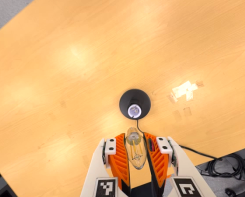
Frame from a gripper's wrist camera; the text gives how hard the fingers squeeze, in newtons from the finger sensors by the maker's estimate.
{"total": 21.4, "left": 23.2, "right": 19.6}